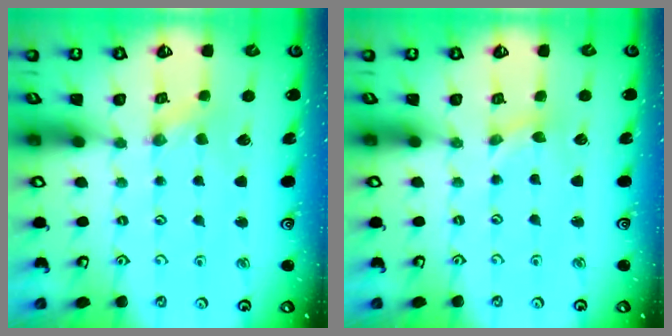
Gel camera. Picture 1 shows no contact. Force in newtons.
{"total": 0.7, "press": 0.7, "slide": 0.1}